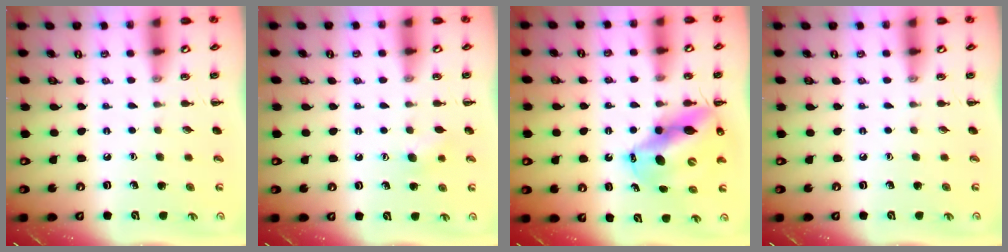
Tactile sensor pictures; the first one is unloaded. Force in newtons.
{"total": 5.6, "press": 5.4, "slide": 1.4}
{"total": 14.1, "press": 13.6, "slide": 3.6}
{"total": 0.0}